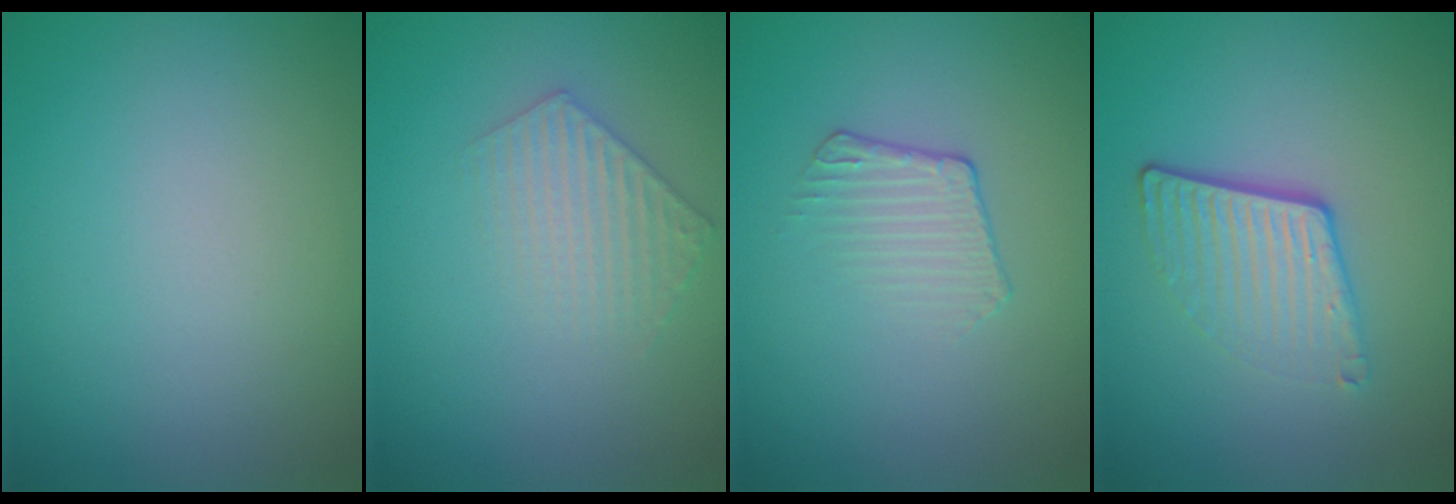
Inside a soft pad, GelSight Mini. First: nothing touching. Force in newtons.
{"total": 2.2, "press": 2.1, "slide": 0.4}
{"total": 1.8, "press": 0.9, "slide": 1.5}
{"total": 3.9, "press": 2.7, "slide": 2.8}